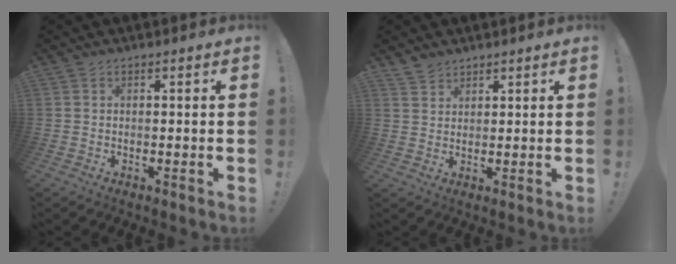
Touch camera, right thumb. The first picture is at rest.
{"total": 3.0, "force": [2.8, 1.1, 0.3], "torque": [-0.003, -0.021, 0.052]}